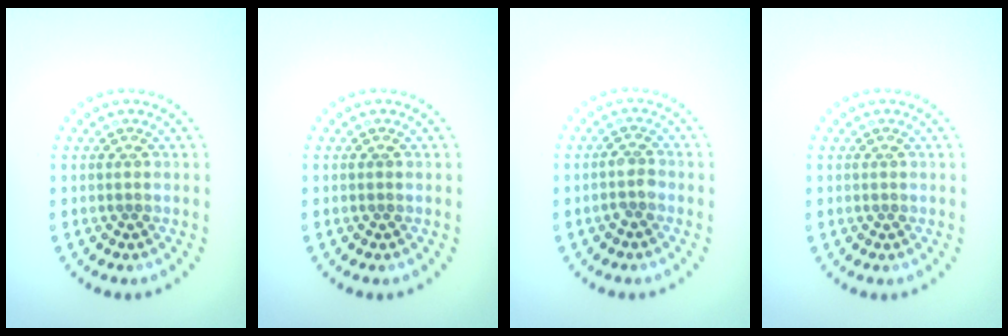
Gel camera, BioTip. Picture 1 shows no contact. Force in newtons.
{"total": 0.0}
{"total": 1.5, "press": 1.3, "slide": 0.9}
{"total": 0.0}